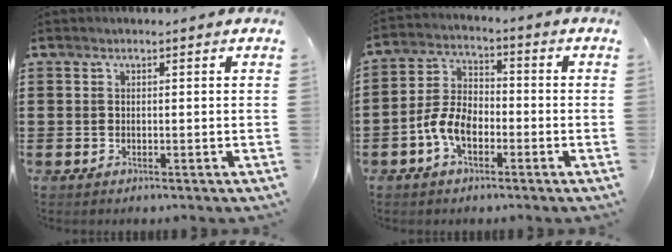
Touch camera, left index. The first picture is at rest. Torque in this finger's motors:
{"motor_torque": [1.25, 0.89, 0.43, 0.11]}